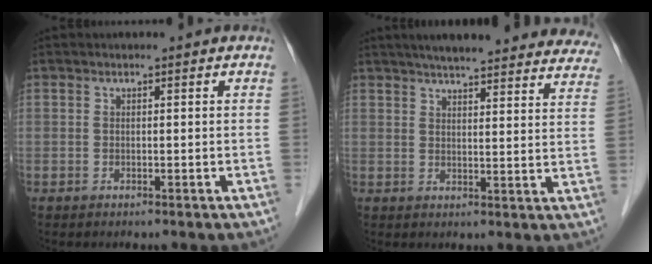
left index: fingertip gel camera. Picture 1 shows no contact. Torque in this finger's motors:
{"motor_torque": [0.08, -0.43, 0.56, 0.12]}